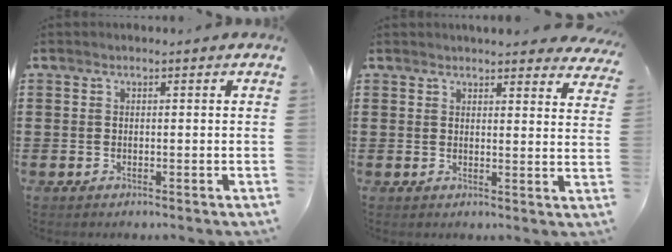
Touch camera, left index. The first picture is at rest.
{"total": 3.4, "force": [3.3, 0.1, 0.7], "torque": [-0.016, -0.012, 0.060]}